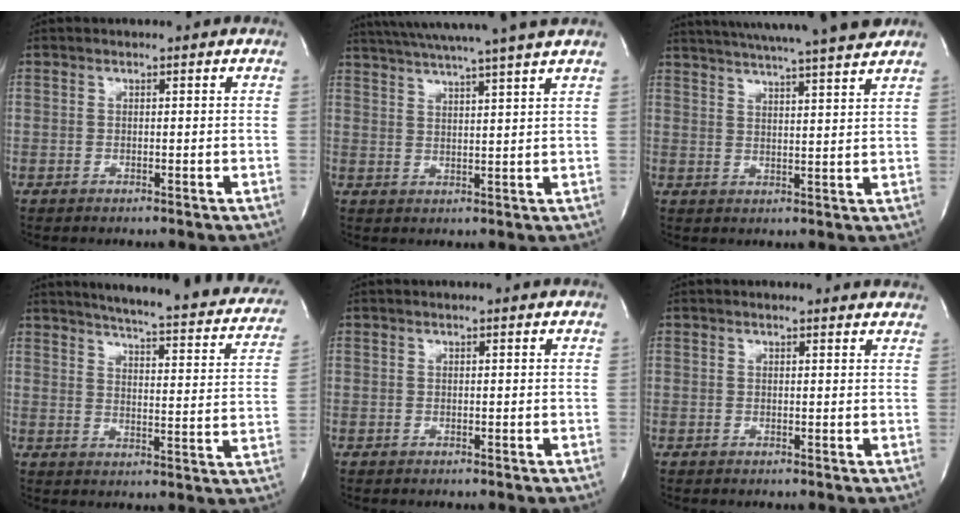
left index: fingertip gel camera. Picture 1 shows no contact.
{"total": 15.7, "force": [13.7, -1.7, 7.5], "torque": [-0.134, -0.006, 0.192]}
{"total": 18.6, "force": [16.6, -0.5, 8.4], "torque": [-0.144, -0.006, 0.226]}
{"total": 26.2, "force": [22.7, 4.1, 12.4], "torque": [-0.174, -0.052, 0.260]}
{"total": 0.8, "force": [0.7, -0.2, 0.3], "torque": [-0.008, 0.000, 0.015]}
{"total": 5.7, "force": [5.5, 0.7, 1.2], "torque": [-0.010, -0.001, 0.041]}